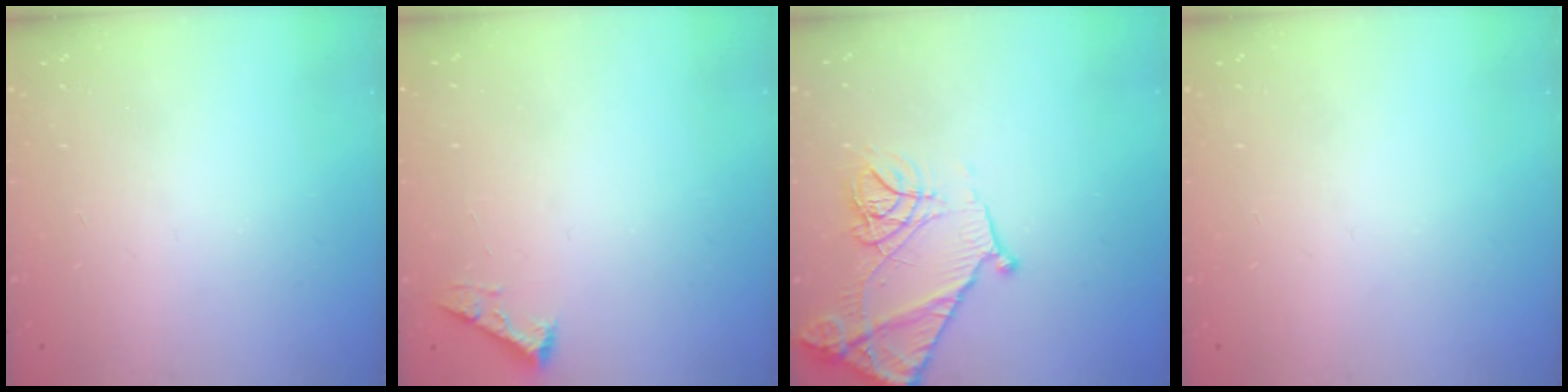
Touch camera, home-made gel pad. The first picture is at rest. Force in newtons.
{"total": 2.5, "press": 2.5, "slide": 0.3}
{"total": 17.4, "press": 17.4, "slide": 1.3}
{"total": 0.0}